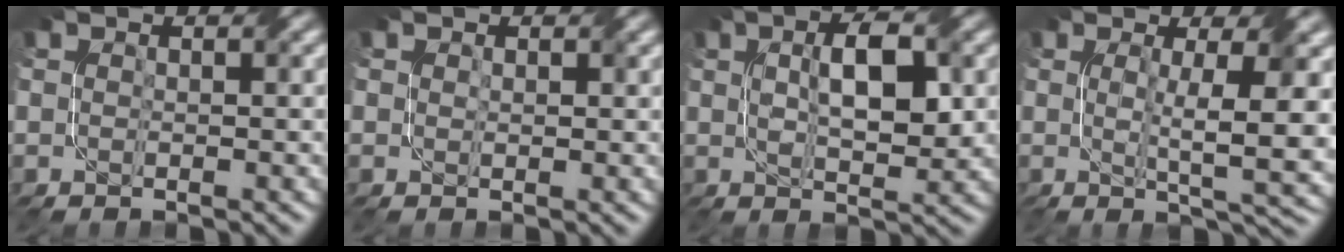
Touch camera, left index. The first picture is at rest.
{"total": 0.9, "force": [0.6, 0.5, 0.5], "torque": [-0.009, -0.002, 0.013]}
{"total": 5.8, "force": [1.1, 2.0, 5.4], "torque": [-0.093, 0.006, 0.020]}
{"total": 7.1, "force": [0.5, 1.4, 7.0], "torque": [-0.103, -0.007, 0.011]}